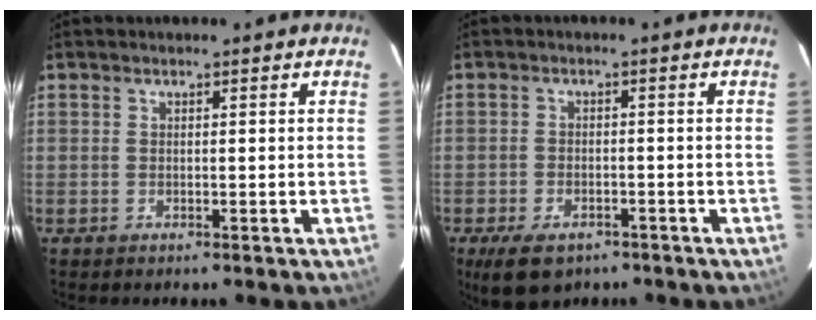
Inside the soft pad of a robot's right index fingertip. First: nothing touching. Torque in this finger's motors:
{"motor_torque": [0.68, -0.53, 0.34, 0.03]}